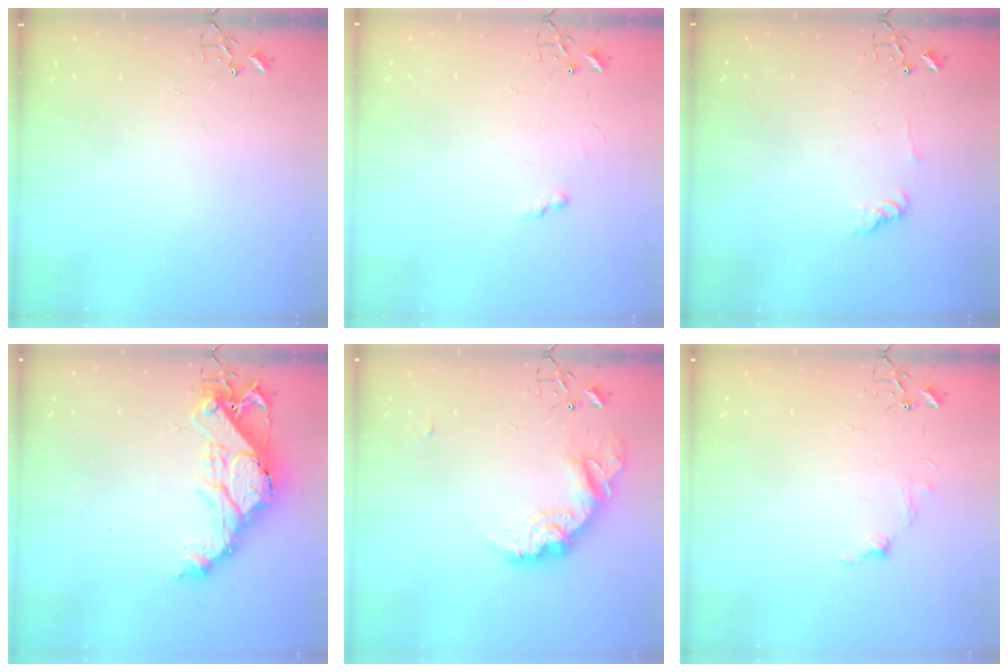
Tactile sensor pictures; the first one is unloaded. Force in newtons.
{"total": 4.6, "press": 4.5, "slide": 0.6}
{"total": 6.1, "press": 6.1, "slide": 0.4}
{"total": 16.7, "press": 16.6, "slide": 1.4}
{"total": 16.4, "press": 16.4, "slide": 0.8}
{"total": 7.3, "press": 7.2, "slide": 1.0}